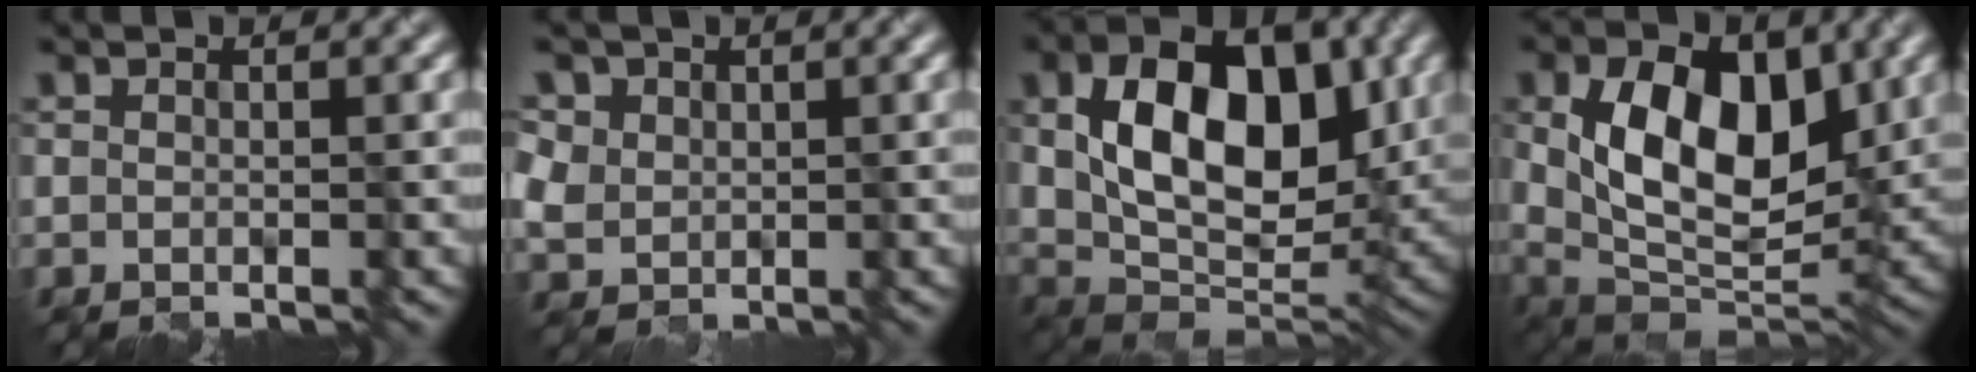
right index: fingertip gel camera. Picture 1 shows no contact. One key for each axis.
{"total": 4.6, "fx": 2.2, "fy": 3.8, "fz": 1.6, "tx": -0.064, "ty": 0.016, "tz": 0.045}
{"total": 11.4, "fx": 2.8, "fy": 6.9, "fz": 8.6, "tx": -0.140, "ty": -0.003, "tz": 0.049}
{"total": 10.6, "fx": 2.3, "fy": 6.1, "fz": 8.4, "tx": -0.142, "ty": -0.005, "tz": 0.035}